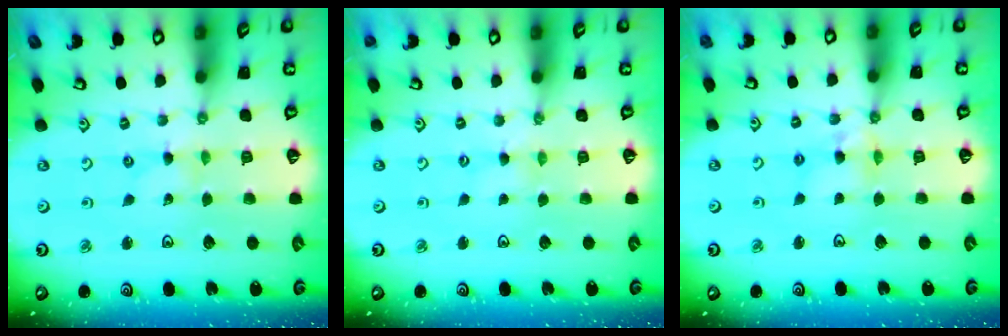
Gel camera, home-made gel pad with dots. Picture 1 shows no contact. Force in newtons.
{"total": 1.3, "press": 1.2, "slide": 0.2}
{"total": 6.4, "press": 6.4, "slide": 0.5}